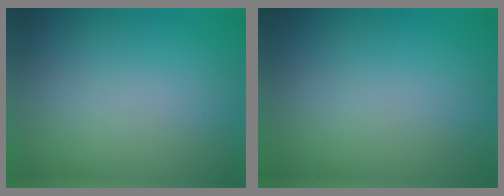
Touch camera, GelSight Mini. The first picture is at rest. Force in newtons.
{"total": 0.0}